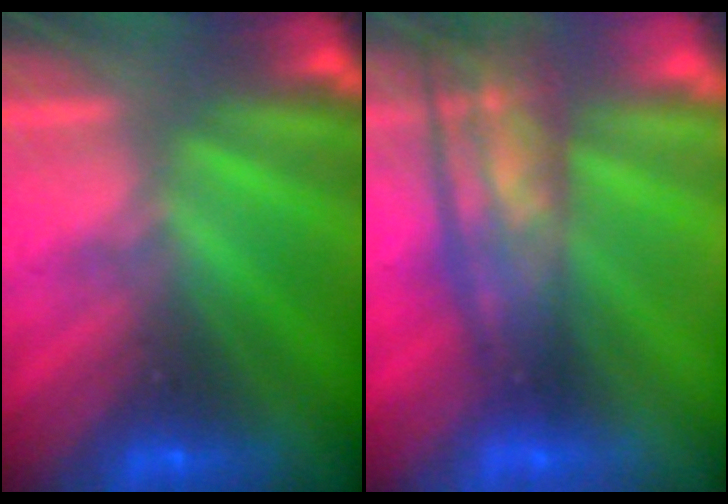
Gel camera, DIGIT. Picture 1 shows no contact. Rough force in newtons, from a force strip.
{"total": 5.7}